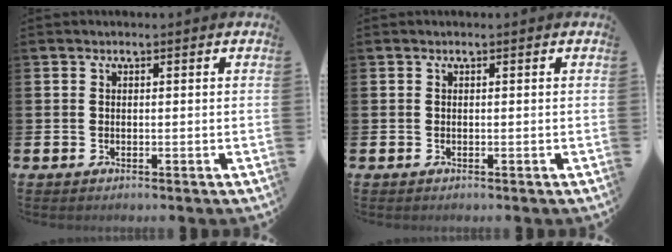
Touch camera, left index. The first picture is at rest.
{"total": 0.0}